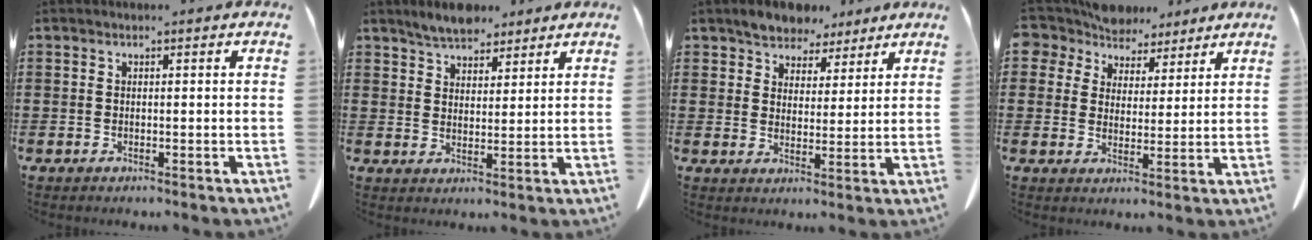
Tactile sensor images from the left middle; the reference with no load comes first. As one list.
[{"total": 5.1, "force": [4.6, 1.7, 1.0], "torque": [-0.034, -0.005, 0.088]}, {"total": 5.3, "force": [4.8, 2.2, 0.3], "torque": [-0.028, -0.008, 0.090]}, {"total": 6.1, "force": [5.2, 3.0, 0.4], "torque": [-0.041, -0.019, 0.096]}]